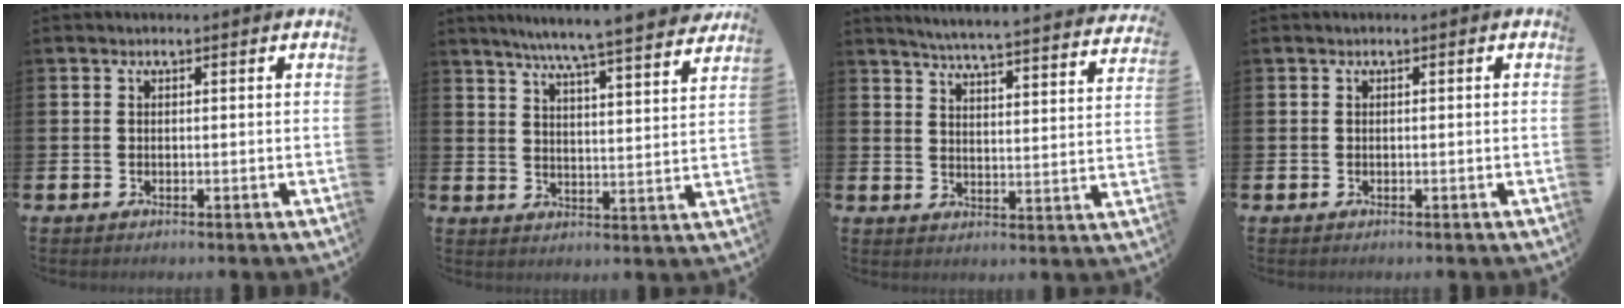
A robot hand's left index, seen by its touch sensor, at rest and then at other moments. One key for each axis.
{"total": 7.6, "fx": 7.1, "fy": -0.3, "fz": 2.6, "tx": -0.068, "ty": -0.051, "tz": 0.122}
{"total": 5.3, "fx": 5.1, "fy": -0.3, "fz": 1.3, "tx": -0.038, "ty": -0.048, "tz": 0.084}
{"total": 0.0}